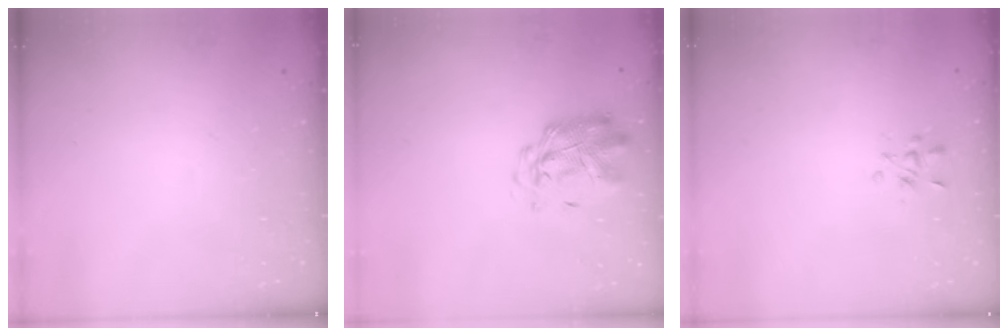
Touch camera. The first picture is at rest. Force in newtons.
{"total": 2.6, "press": 2.5, "slide": 0.7}
{"total": 2.6, "press": 2.5, "slide": 0.7}